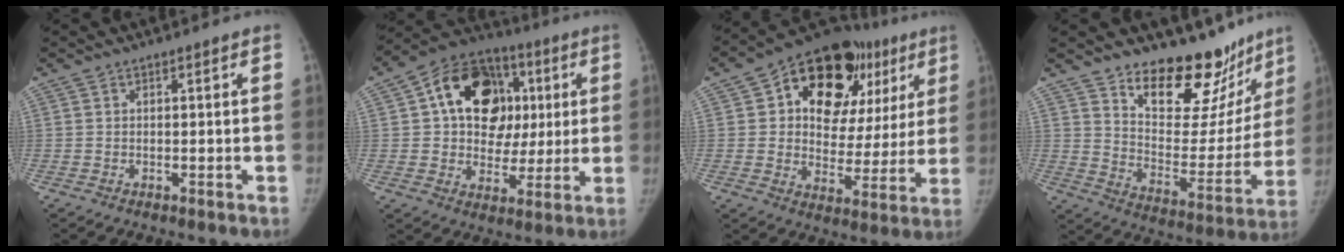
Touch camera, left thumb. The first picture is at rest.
{"total": 19.8, "force": [4.3, 14.9, 12.4], "torque": [-0.144, 0.020, 0.066]}
{"total": 25.2, "force": [10.4, 15.5, 16.9], "torque": [-0.179, 0.015, 0.152]}
{"total": 20.8, "force": [16.7, 9.2, 8.2], "torque": [-0.055, -0.129, 0.244]}